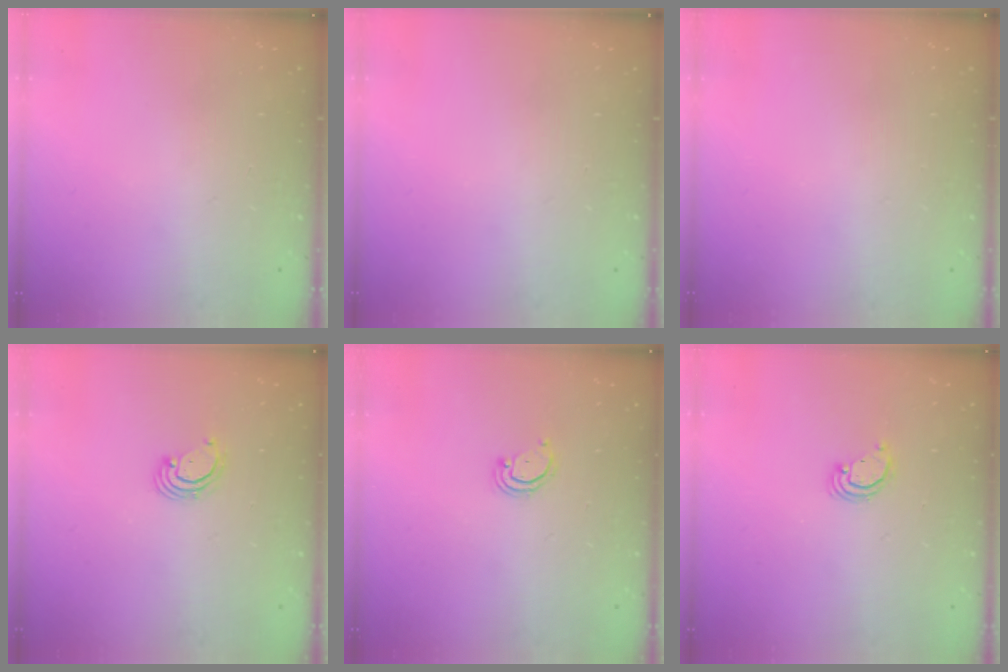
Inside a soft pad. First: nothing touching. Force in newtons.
{"total": 0.0}
{"total": 0.0}
{"total": 2.8, "press": 2.8, "slide": 0.3}
{"total": 2.4, "press": 2.4, "slide": 0.2}
{"total": 2.8, "press": 2.8, "slide": 0.2}